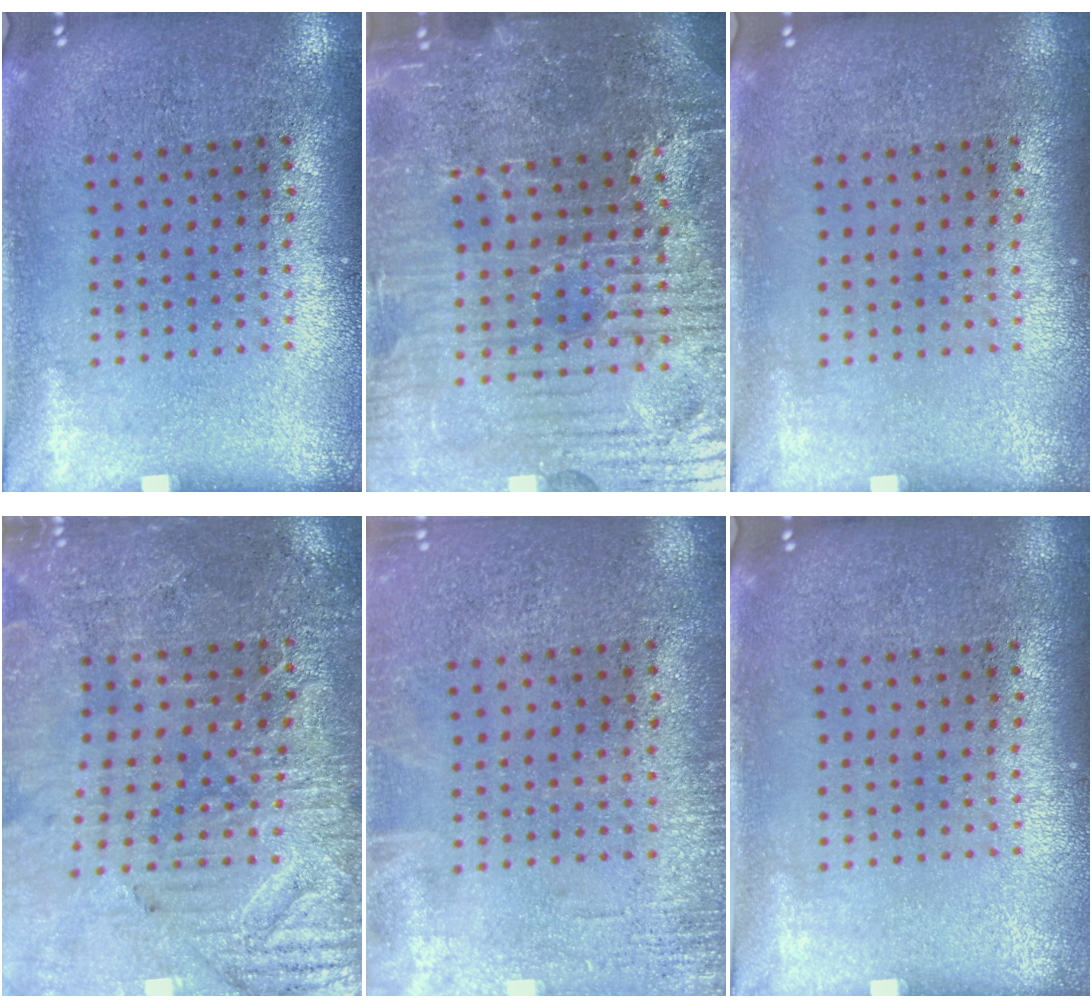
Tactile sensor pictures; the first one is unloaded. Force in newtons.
{"total": 6.0, "press": 5.6, "slide": 2.3}
{"total": 0.0}
{"total": 3.3, "press": 3.3, "slide": 0.4}
{"total": 1.7, "press": 1.7, "slide": 0.3}
{"total": 0.0}